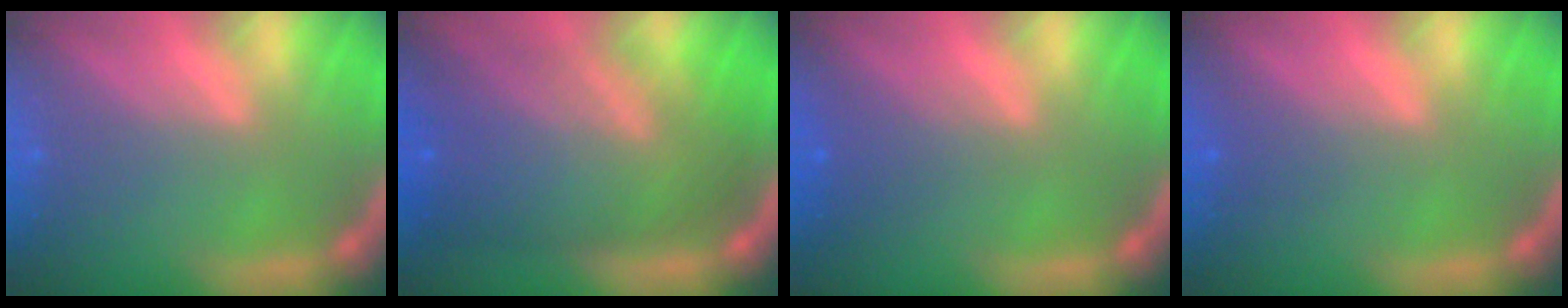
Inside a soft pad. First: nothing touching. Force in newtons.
{"total": 10.0}
{"total": 2.0}
{"total": 1.0}